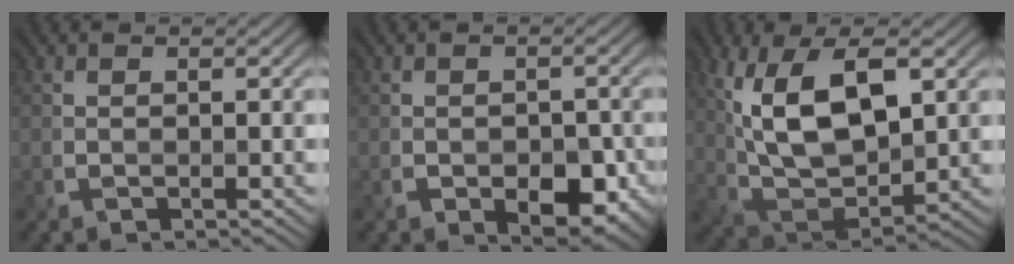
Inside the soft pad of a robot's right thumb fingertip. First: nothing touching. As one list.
[{"total": 5.3, "force": [-2.2, 3.2, 3.7], "torque": [-0.053, -0.015, -0.022]}, {"total": 12.8, "force": [4.1, 6.2, 10.5], "torque": [-0.221, 0.003, 0.086]}]